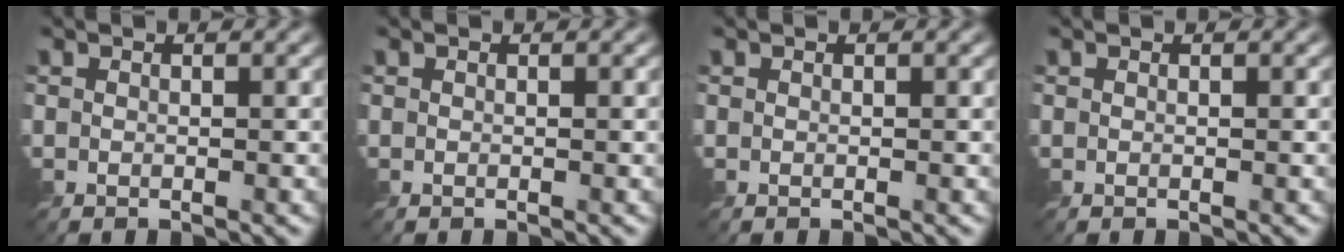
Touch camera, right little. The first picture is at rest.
{"total": 0.0}
{"total": 0.0}
{"total": 0.0}